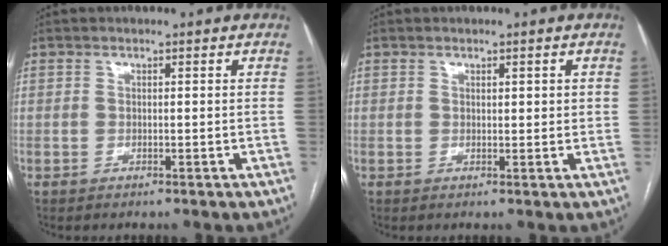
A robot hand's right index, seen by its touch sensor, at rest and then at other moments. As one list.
[{"total": 1.7, "force": [0.7, 0.7, 1.4], "torque": [-0.018, 0.000, 0.008]}]